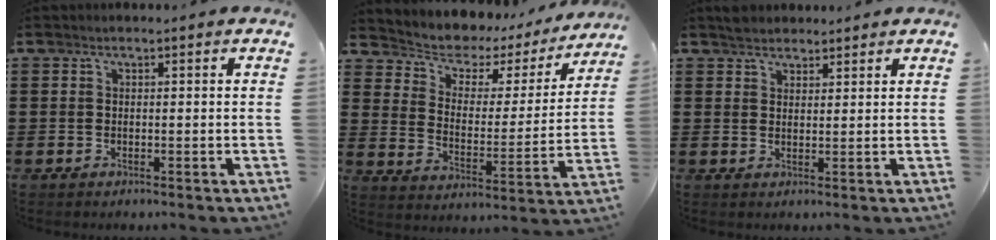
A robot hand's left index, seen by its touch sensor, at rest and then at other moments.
{"total": 4.7, "force": [3.9, 2.3, 1.2], "torque": [-0.053, -0.030, 0.061]}
{"total": 2.2, "force": [2.0, 0.9, 0.0], "torque": [-0.006, 0.005, 0.040]}